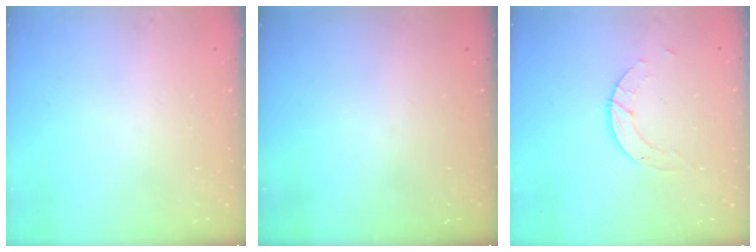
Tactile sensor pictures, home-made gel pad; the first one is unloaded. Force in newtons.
{"total": 0.0}
{"total": 3.0, "press": 3.0, "slide": 0.3}